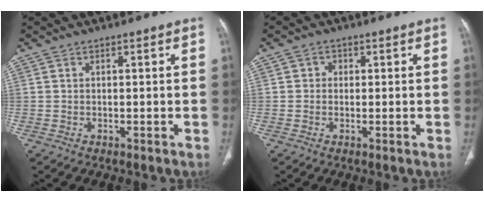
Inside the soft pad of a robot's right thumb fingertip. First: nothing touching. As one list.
[{"total": 1.6, "force": [0.1, 1.5, 0.5], "torque": [0.002, 0.004, -0.002]}]